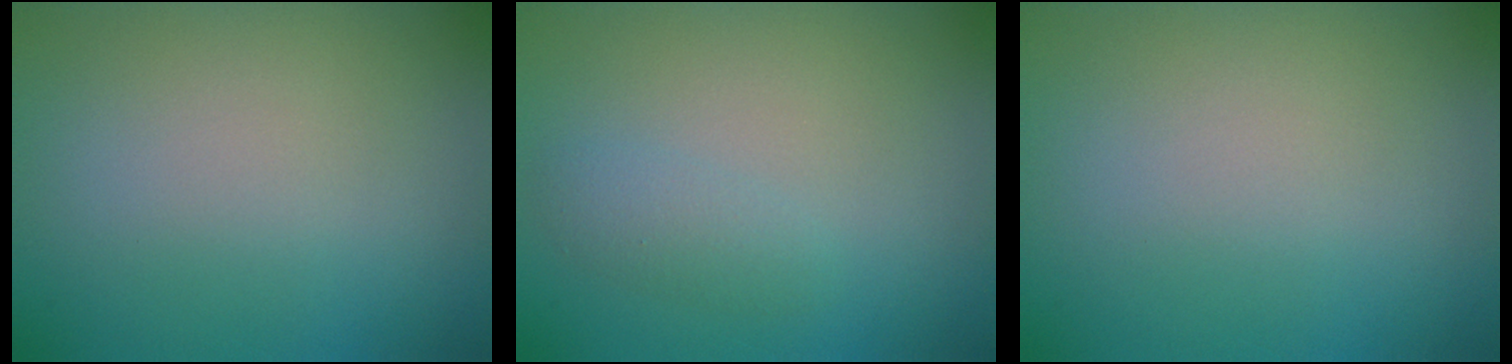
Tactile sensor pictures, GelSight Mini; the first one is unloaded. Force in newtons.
{"total": 1.3, "press": 1.3, "slide": 0.1}
{"total": 0.0}